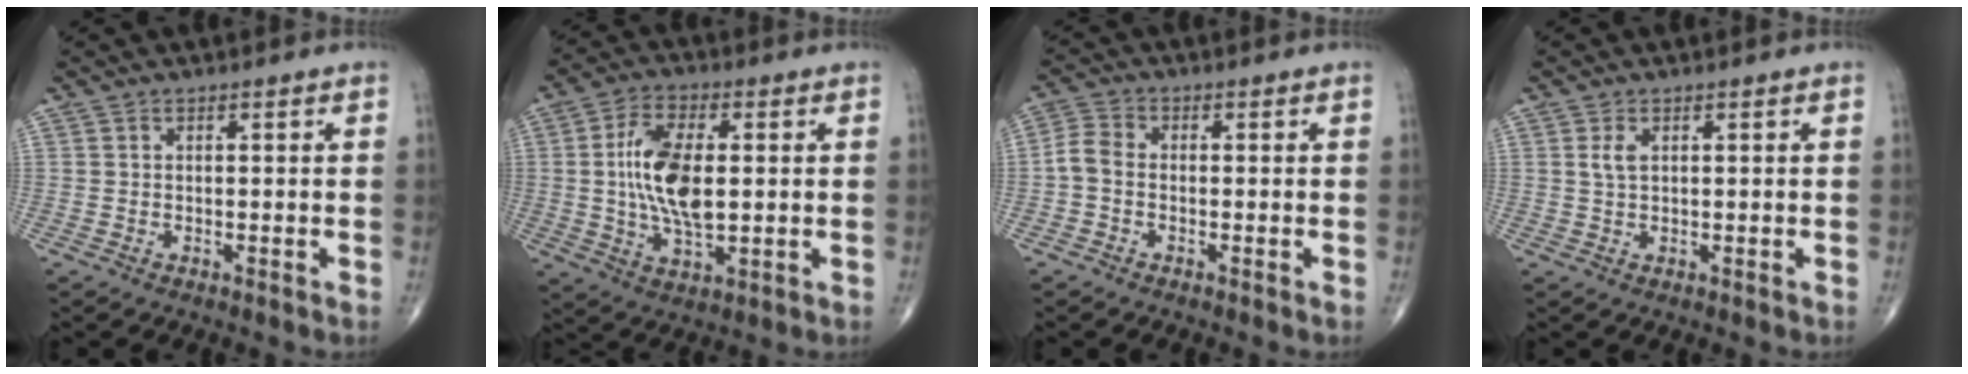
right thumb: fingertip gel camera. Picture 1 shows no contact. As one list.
[{"total": 12.8, "force": [0.8, 6.1, 11.2], "torque": [-0.212, -0.001, 0.015]}, {"total": 3.7, "force": [-0.9, 2.5, 2.6], "torque": [-0.055, 0.011, -0.029]}, {"total": 2.1, "force": [0.7, 1.0, 1.7], "torque": [-0.038, 0.004, 0.016]}]